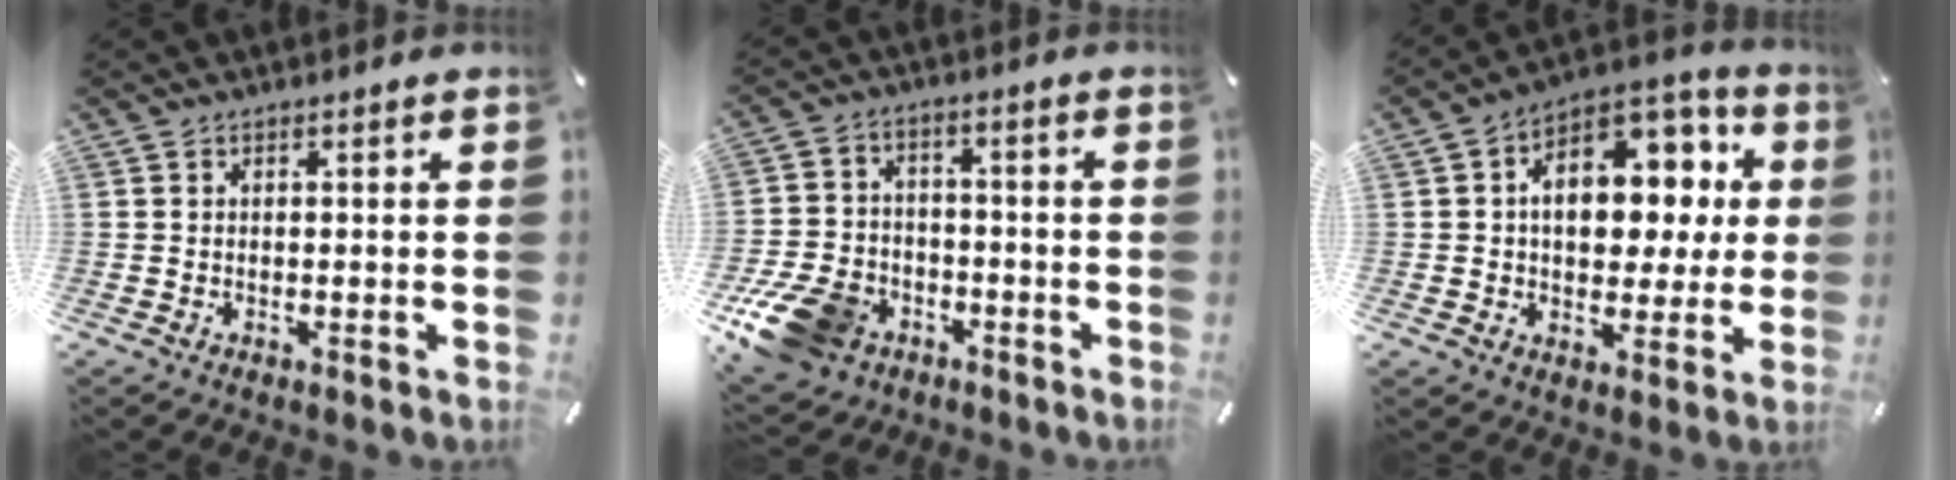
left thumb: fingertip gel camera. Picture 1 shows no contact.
{"total": 13.2, "force": [-7.2, 9.3, 6.0], "torque": [-0.116, 0.050, -0.128]}
{"total": 15.1, "force": [2.8, 10.3, 10.7], "torque": [-0.146, -0.011, 0.052]}